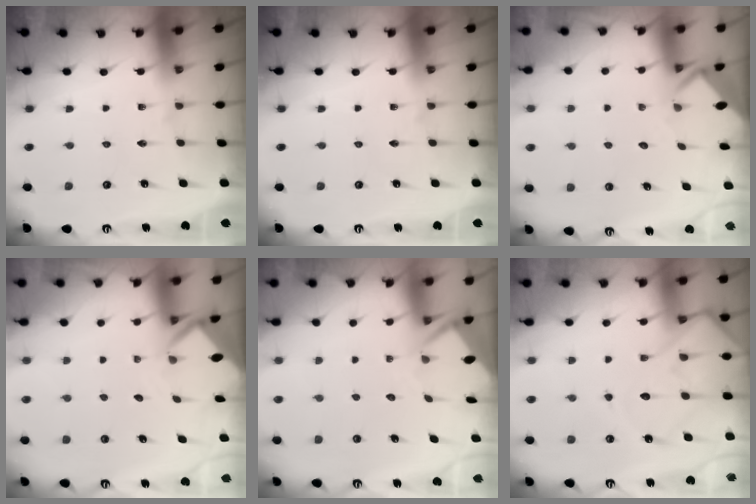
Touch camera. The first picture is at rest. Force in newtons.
{"total": 0.0}
{"total": 3.5, "press": 3.5, "slide": 0.2}
{"total": 2.9, "press": 2.9, "slide": 0.1}
{"total": 3.3, "press": 3.3, "slide": 0.3}
{"total": 12.6, "press": 12.5, "slide": 1.3}